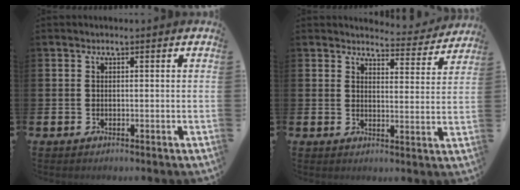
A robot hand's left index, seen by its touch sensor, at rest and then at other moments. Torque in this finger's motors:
{"motor_torque": [0.38, -1.54, 0.08, -0.01]}